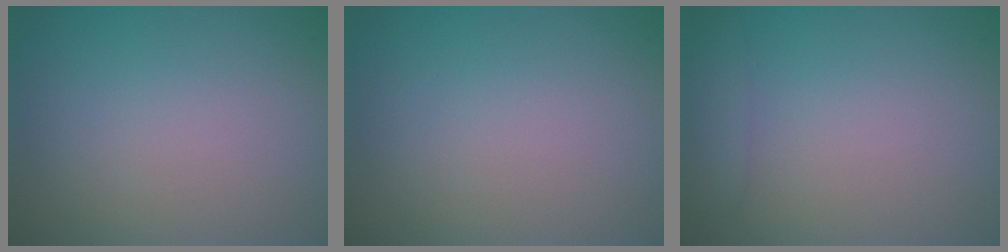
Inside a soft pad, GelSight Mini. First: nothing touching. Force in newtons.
{"total": 0.0}
{"total": 1.5, "press": 1.5, "slide": 0.1}